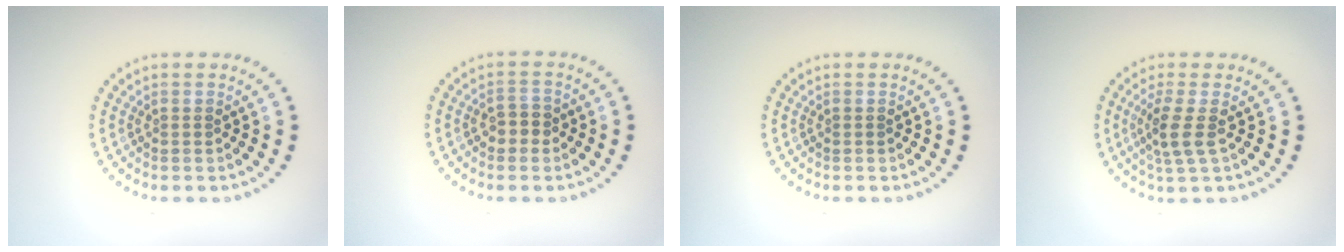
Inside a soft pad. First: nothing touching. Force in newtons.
{"total": 1.8, "press": 1.8, "slide": 0.2}
{"total": 0.0}
{"total": 2.7, "press": 2.1, "slide": 1.6}